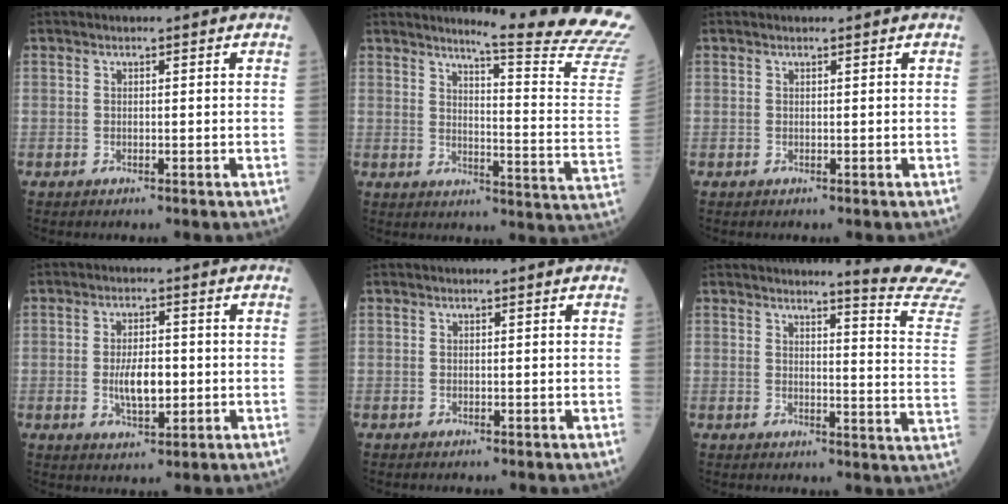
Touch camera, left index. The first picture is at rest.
{"total": 19.2, "force": [17.8, -2.8, 6.5], "torque": [-0.100, -0.165, 0.199]}
{"total": 0.0}
{"total": 5.7, "force": [-1.0, 2.3, 5.1], "torque": [-0.097, -0.008, -0.014]}
{"total": 0.0}
{"total": 12.7, "force": [12.3, -2.6, 2.2], "torque": [-0.026, -0.141, 0.120]}